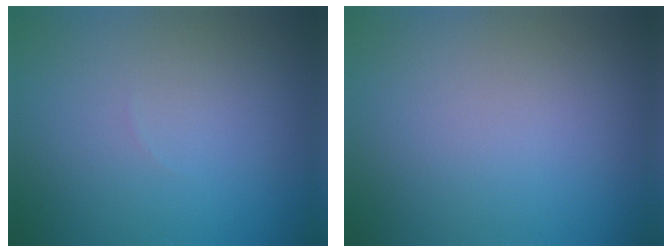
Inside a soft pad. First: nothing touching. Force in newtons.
{"total": 0.0}